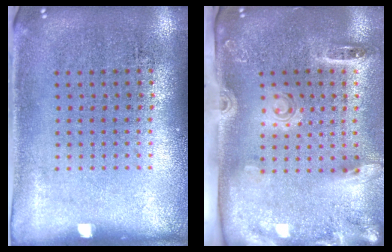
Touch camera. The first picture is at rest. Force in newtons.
{"total": 2.8, "press": 1.9, "slide": 2.0}